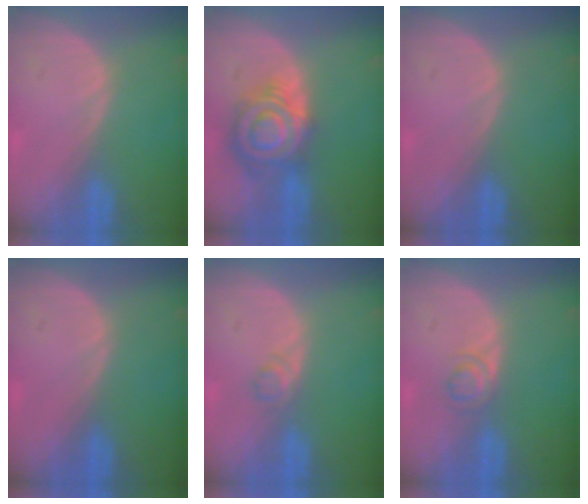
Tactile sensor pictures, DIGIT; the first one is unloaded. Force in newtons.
{"total": 8.9, "press": 8.9, "slide": 0.6}
{"total": 0.0}
{"total": 0.0}
{"total": 1.6, "press": 1.6, "slide": 0.2}
{"total": 2.7, "press": 2.7, "slide": 0.2}